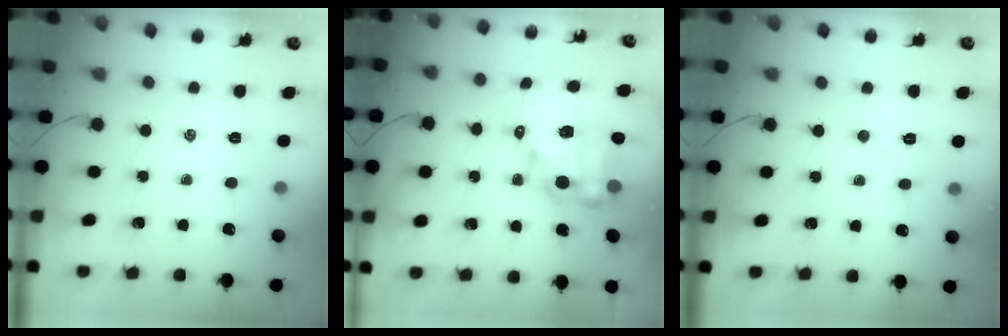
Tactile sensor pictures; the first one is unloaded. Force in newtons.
{"total": 12.5, "press": 12.1, "slide": 3.2}
{"total": 5.0, "press": 4.9, "slide": 1.2}